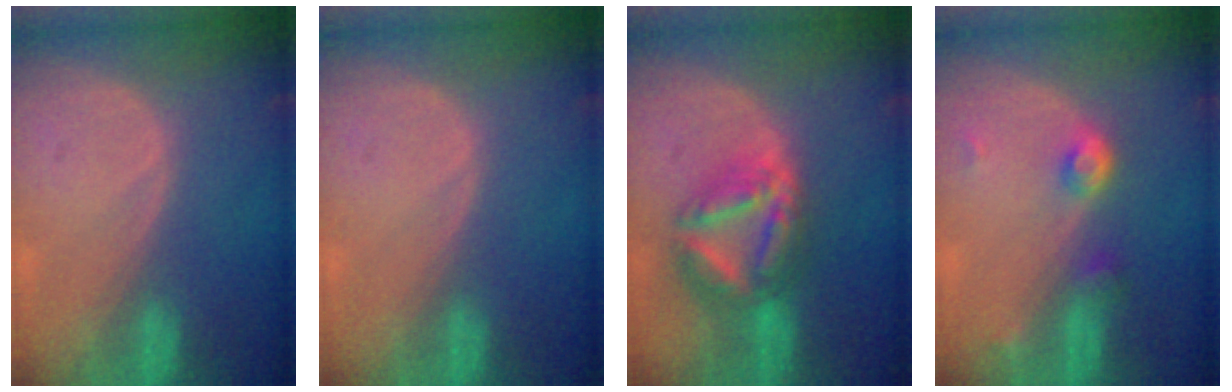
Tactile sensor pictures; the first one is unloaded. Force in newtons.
{"total": 0.0}
{"total": 8.1, "press": 8.1, "slide": 0.8}
{"total": 3.8, "press": 3.6, "slide": 1.3}